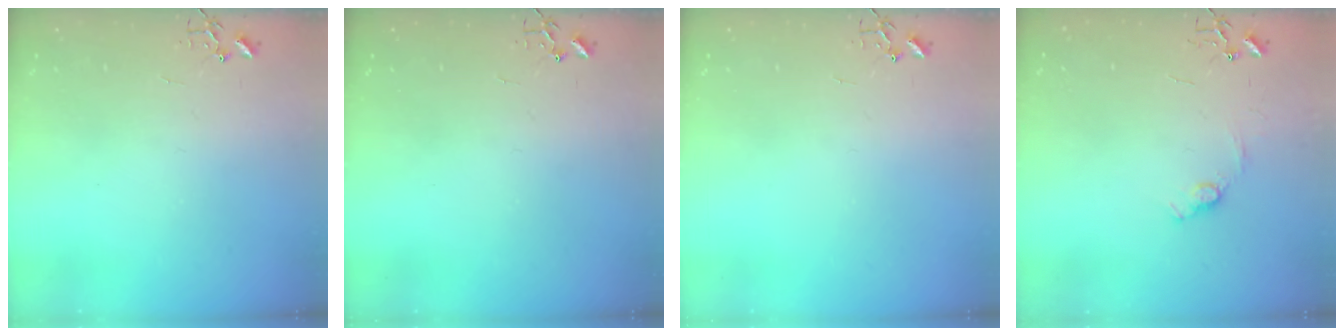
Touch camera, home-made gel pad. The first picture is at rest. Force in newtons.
{"total": 0.0}
{"total": 0.0}
{"total": 7.2, "press": 7.1, "slide": 0.8}